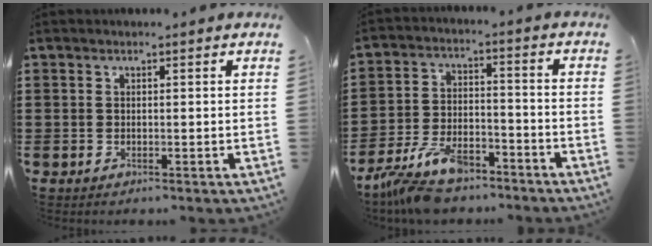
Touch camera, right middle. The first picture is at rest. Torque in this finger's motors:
{"motor_torque": [2.14, 0.00, 0.86, 0.21]}